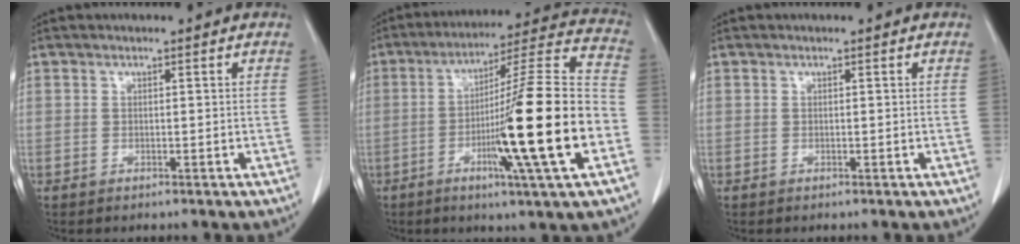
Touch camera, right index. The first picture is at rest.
{"total": 21.5, "force": [-5.7, -0.5, 20.7], "torque": [-0.311, -0.006, -0.099]}
{"total": 0.0}